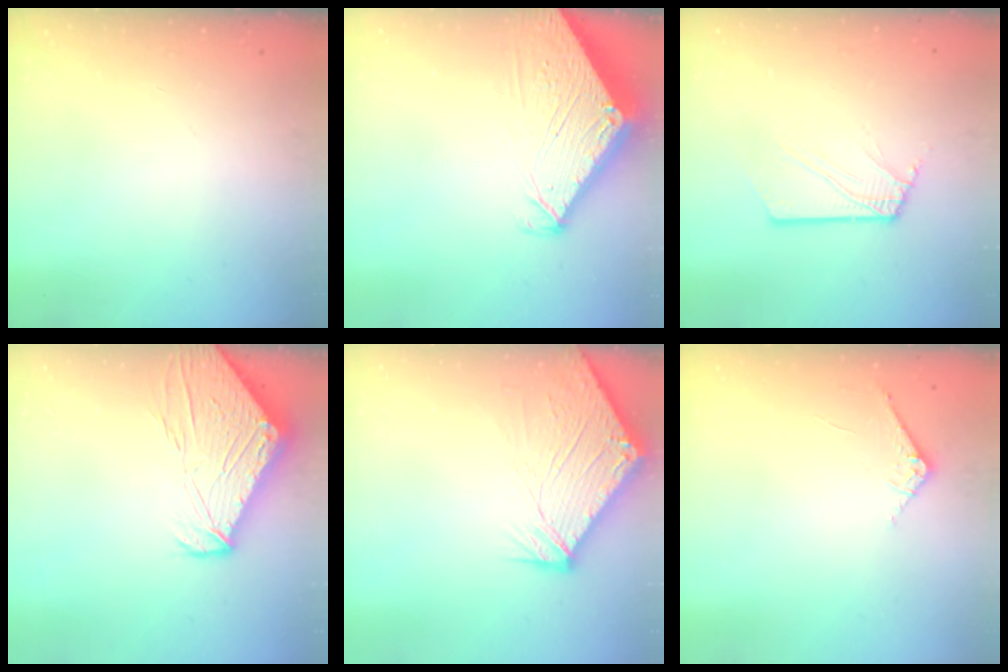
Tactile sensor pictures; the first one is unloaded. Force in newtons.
{"total": 4.2, "press": 4.2, "slide": 0.4}
{"total": 2.5, "press": 2.5, "slide": 0.3}
{"total": 12.8, "press": 12.7, "slide": 1.6}
{"total": 9.6, "press": 9.5, "slide": 1.2}
{"total": 6.1, "press": 6.1, "slide": 0.5}